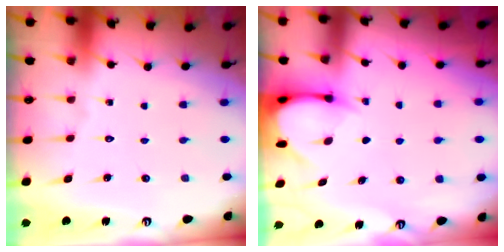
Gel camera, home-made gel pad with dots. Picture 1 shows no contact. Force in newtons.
{"total": 3.6, "press": 3.6, "slide": 0.3}